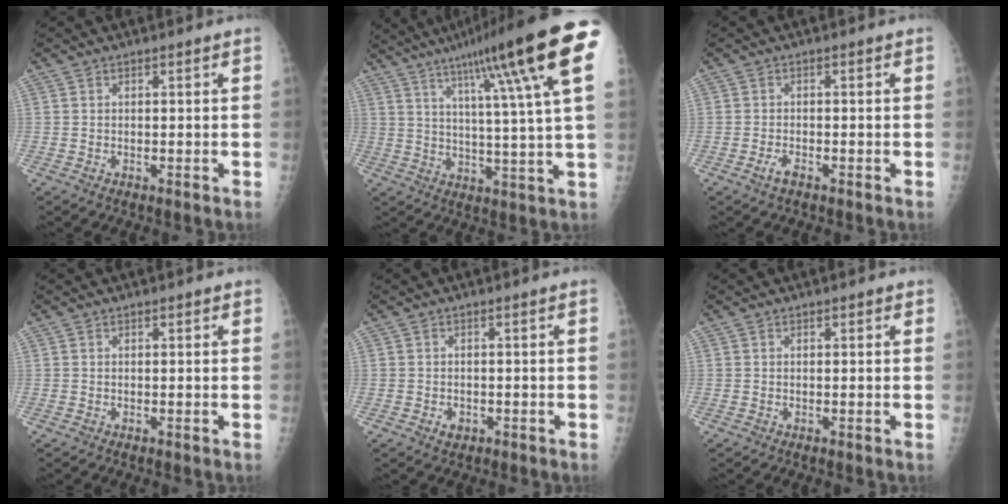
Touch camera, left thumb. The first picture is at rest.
{"total": 22.5, "force": [11.9, 1.1, 19.1], "torque": [-0.282, -0.020, 0.160]}
{"total": 1.8, "force": [-1.1, 0.6, 1.3], "torque": [-0.035, 0.008, -0.021]}
{"total": 0.6, "force": [0.4, 0.2, 0.5], "torque": [-0.007, 0.000, 0.004]}
{"total": 1.8, "force": [-0.7, 1.3, 1.0], "torque": [-0.010, 0.007, -0.006]}
{"total": 0.9, "force": [0.5, 0.4, 0.7], "torque": [-0.007, 0.000, 0.005]}